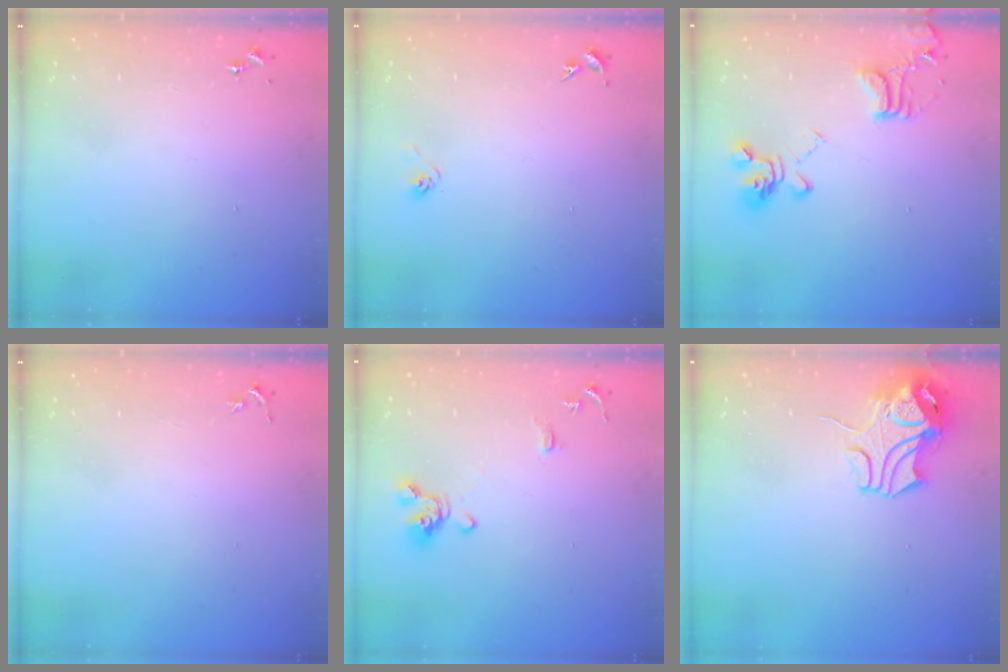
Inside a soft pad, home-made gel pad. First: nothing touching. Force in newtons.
{"total": 2.9, "press": 2.6, "slide": 1.4}
{"total": 17.3, "press": 17.2, "slide": 1.8}
{"total": 3.3, "press": 3.2, "slide": 0.4}
{"total": 11.3, "press": 11.2, "slide": 1.3}
{"total": 10.5, "press": 10.3, "slide": 1.7}